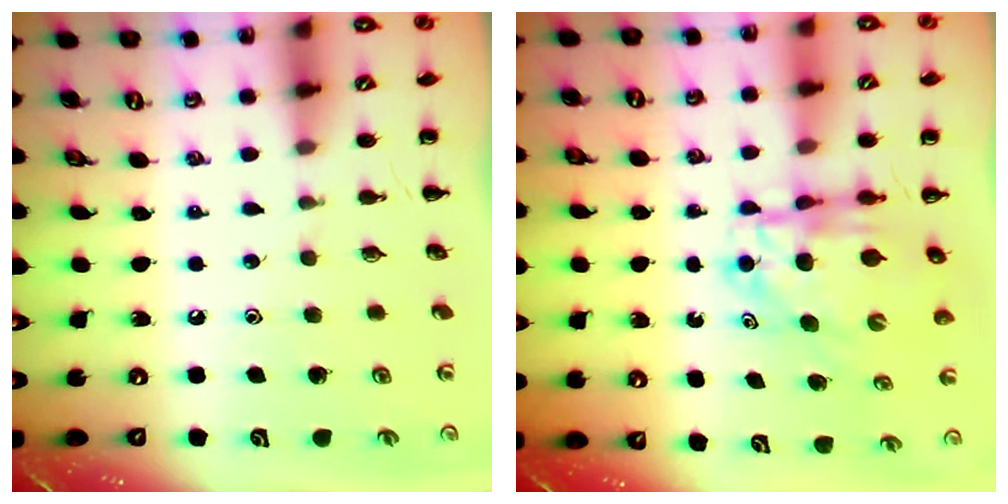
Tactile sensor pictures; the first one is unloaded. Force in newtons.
{"total": 6.4, "press": 6.2, "slide": 1.3}